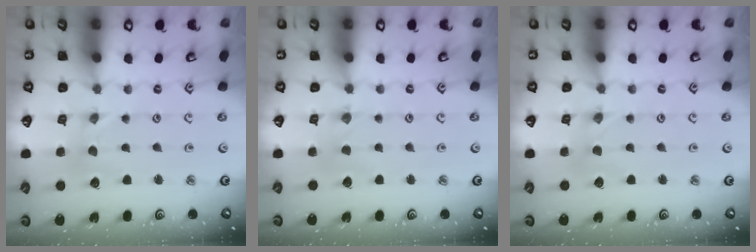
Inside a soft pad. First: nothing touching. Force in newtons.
{"total": 1.9, "press": 1.9, "slide": 0.3}
{"total": 0.0}